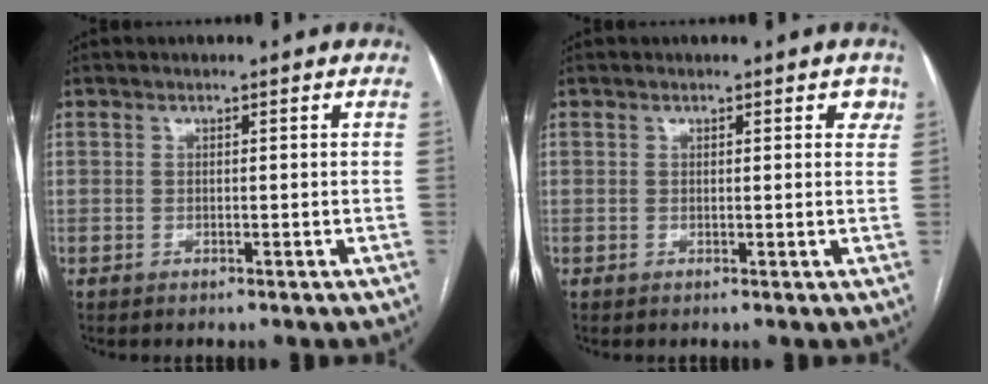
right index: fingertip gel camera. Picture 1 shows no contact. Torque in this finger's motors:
{"motor_torque": [0.02, -0.01, -0.01, 0.00]}